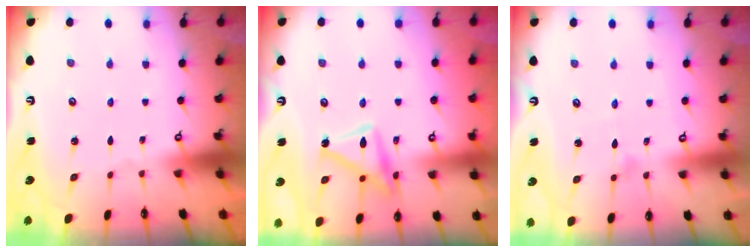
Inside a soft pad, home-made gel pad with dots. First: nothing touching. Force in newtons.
{"total": 16.2, "press": 16.1, "slide": 1.1}
{"total": 4.2, "press": 4.2, "slide": 0.3}